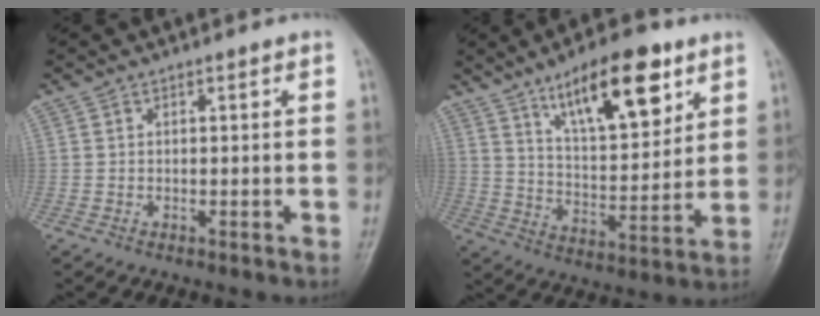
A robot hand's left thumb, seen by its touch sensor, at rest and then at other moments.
{"total": 16.8, "force": [9.5, 6.2, 12.4], "torque": [-0.163, -0.046, 0.160]}